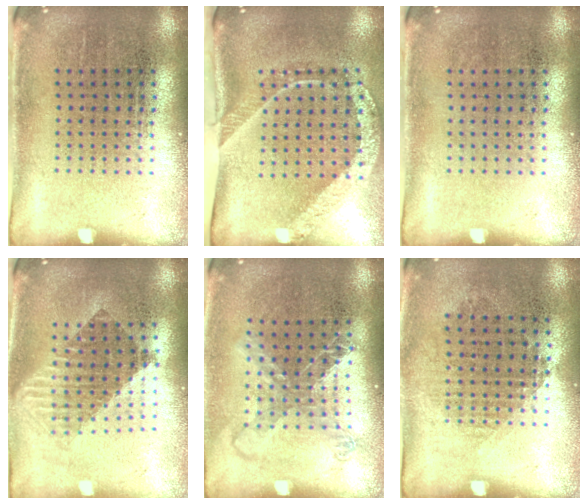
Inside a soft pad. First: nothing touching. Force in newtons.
{"total": 2.4, "press": 1.7, "slide": 1.7}
{"total": 0.0}
{"total": 1.7, "press": 1.4, "slide": 0.9}
{"total": 1.5, "press": 1.3, "slide": 0.8}
{"total": 0.9, "press": 0.8, "slide": 0.4}